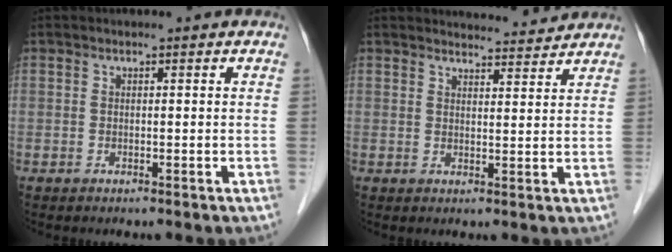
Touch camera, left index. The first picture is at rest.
{"total": 5.3, "force": [5.3, 0.3, 0.1], "torque": [-0.009, 0.001, 0.066]}